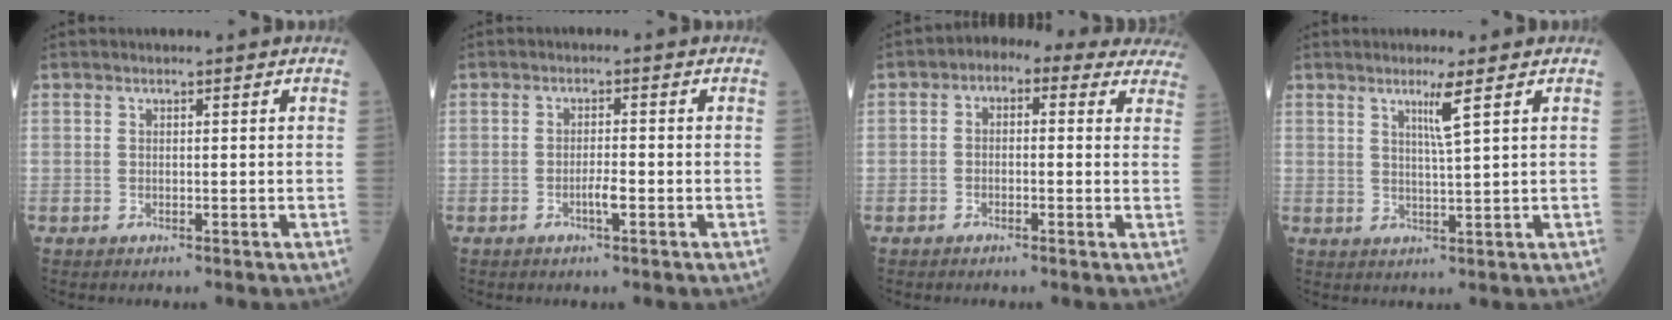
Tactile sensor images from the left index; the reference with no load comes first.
{"total": 2.0, "force": [-1.1, 0.1, 1.6], "torque": [-0.029, -0.003, -0.021]}
{"total": 10.3, "force": [7.1, 5.3, 5.1], "torque": [-0.047, 0.040, 0.060]}
{"total": 3.3, "force": [1.6, -1.0, 2.7], "torque": [-0.049, -0.010, 0.033]}